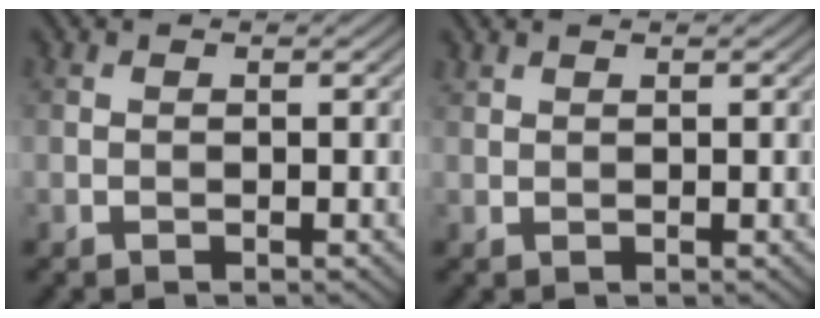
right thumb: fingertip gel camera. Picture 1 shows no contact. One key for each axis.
{"total": 0.7, "fx": 0.7, "fy": 0.2, "fz": 0.1, "tx": -0.009, "ty": 0.001, "tz": 0.019}